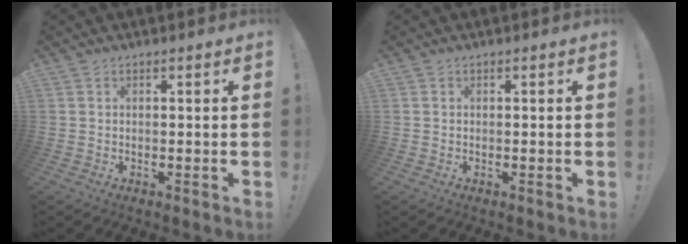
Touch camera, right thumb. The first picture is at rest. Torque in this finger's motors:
{"motor_torque": [-0.29, -0.05, -0.17, 0.11, 0.00]}